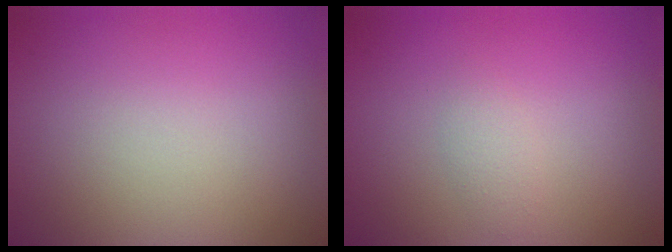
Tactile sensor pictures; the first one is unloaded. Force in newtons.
{"total": 1.1, "press": 1.1, "slide": 0.1}